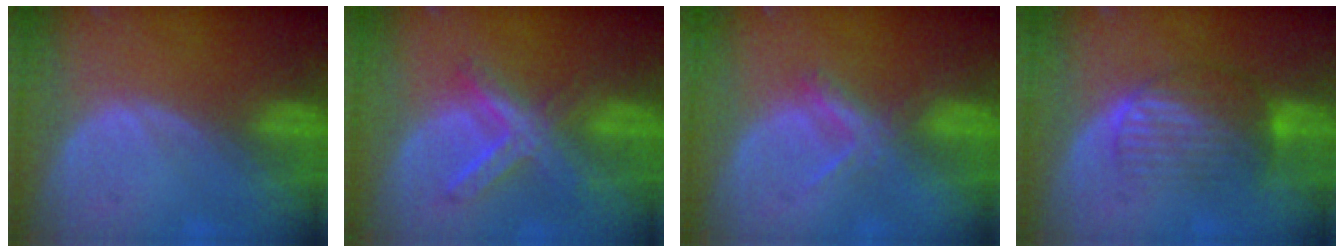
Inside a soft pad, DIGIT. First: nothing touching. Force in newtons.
{"total": 6.9, "press": 6.2, "slide": 3.0}
{"total": 3.7, "press": 3.6, "slide": 0.9}
{"total": 7.0, "press": 6.5, "slide": 2.5}